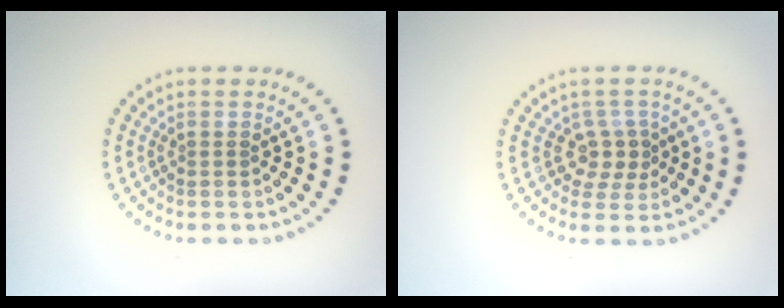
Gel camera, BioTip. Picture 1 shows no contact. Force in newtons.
{"total": 2.3, "press": 1.8, "slide": 1.3}